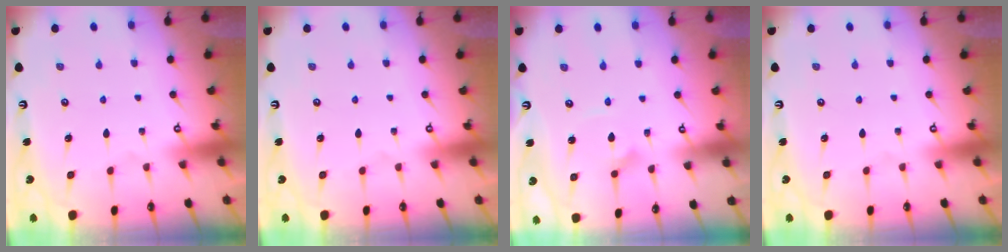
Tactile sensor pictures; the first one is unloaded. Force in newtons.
{"total": 0.0}
{"total": 2.9, "press": 2.9, "slide": 0.3}
{"total": 0.0}